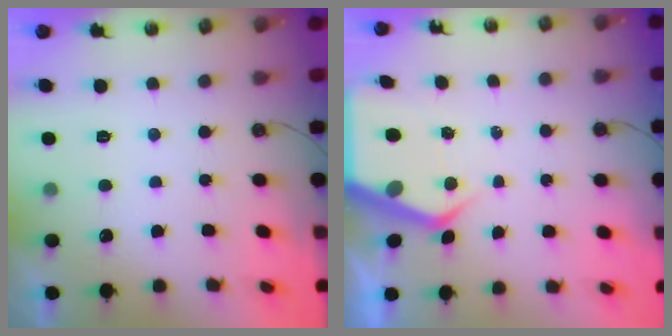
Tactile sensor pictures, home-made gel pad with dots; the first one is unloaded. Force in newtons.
{"total": 6.0, "press": 6.0, "slide": 0.5}